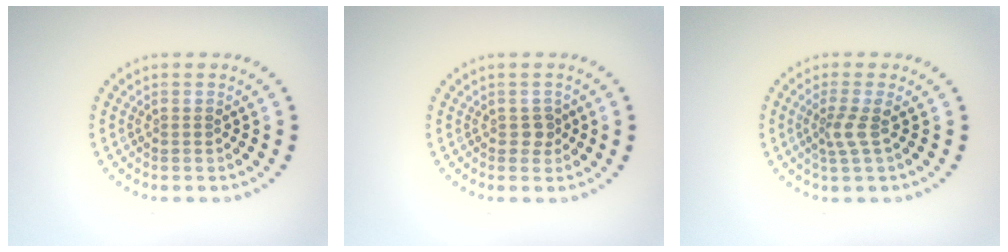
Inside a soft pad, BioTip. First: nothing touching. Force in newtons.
{"total": 1.1, "press": 1.0, "slide": 0.5}
{"total": 2.0, "press": 1.4, "slide": 1.4}